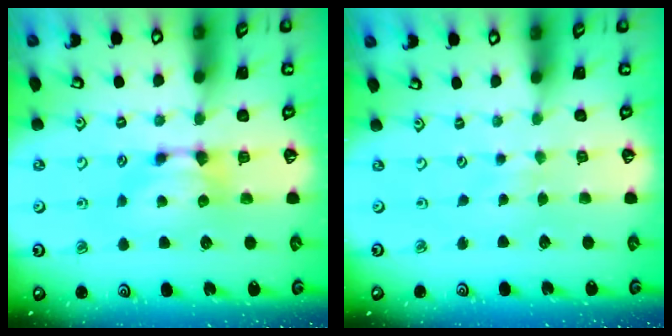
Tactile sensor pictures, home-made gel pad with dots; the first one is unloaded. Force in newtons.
{"total": 4.7, "press": 4.7, "slide": 0.2}